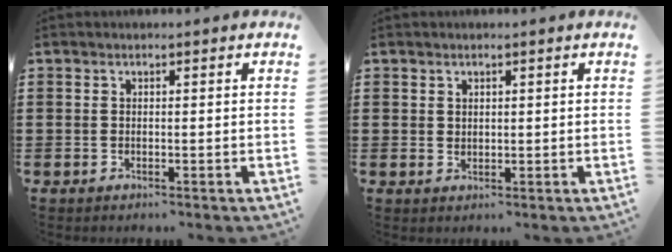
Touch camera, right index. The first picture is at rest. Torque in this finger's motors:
{"motor_torque": [-0.18, 0.37, -0.06, -0.01]}